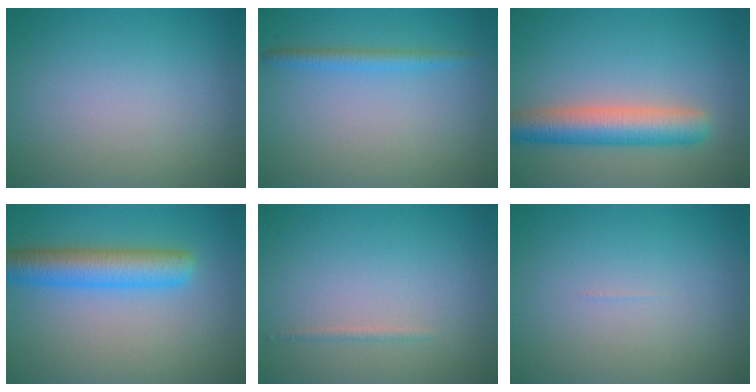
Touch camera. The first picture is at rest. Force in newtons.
{"total": 1.6, "press": 1.6, "slide": 0.1}
{"total": 5.6, "press": 5.6, "slide": 0.1}
{"total": 5.5, "press": 5.5, "slide": 0.1}
{"total": 0.6, "press": 0.6, "slide": 0.0}
{"total": 0.0}